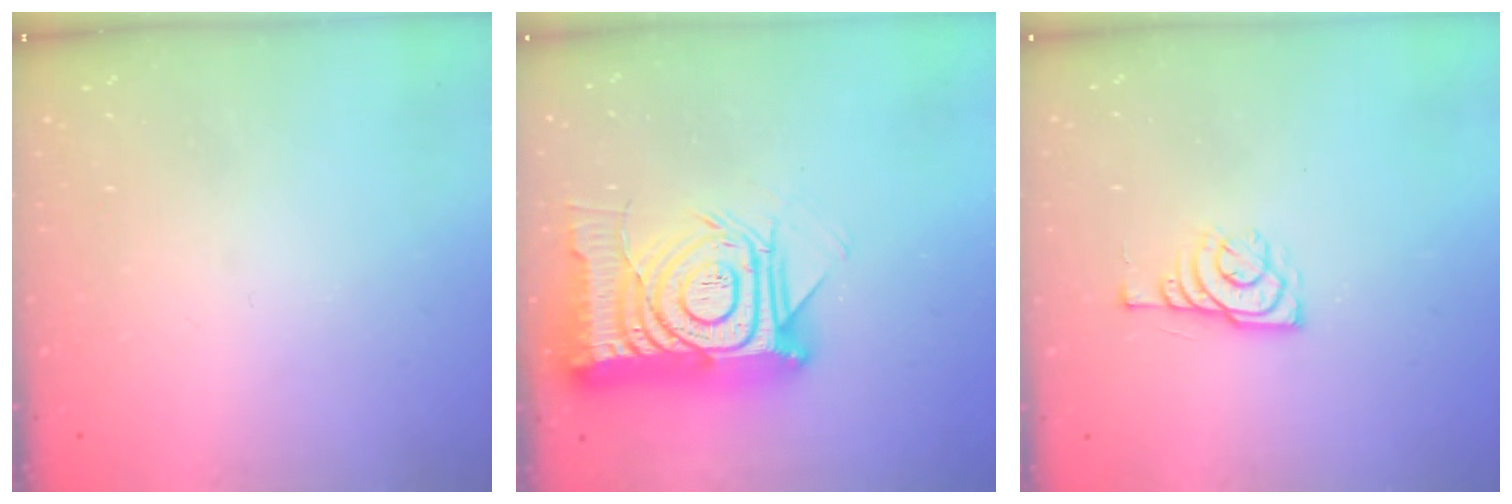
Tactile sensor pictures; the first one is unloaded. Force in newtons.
{"total": 21.9, "press": 21.9, "slide": 1.5}
{"total": 7.7, "press": 7.7, "slide": 0.5}